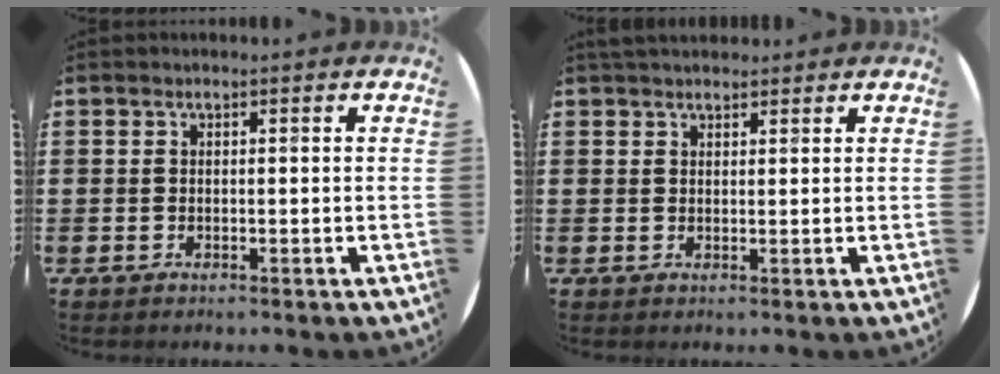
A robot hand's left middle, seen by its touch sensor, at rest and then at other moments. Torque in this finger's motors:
{"motor_torque": [0.83, -0.92, 0.05, 0.04]}